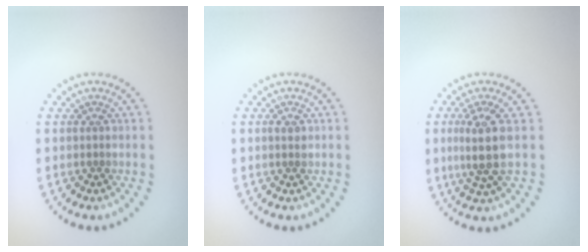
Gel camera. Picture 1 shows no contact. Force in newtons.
{"total": 1.0, "press": 1.0, "slide": 0.0}
{"total": 3.5, "press": 3.0, "slide": 1.8}